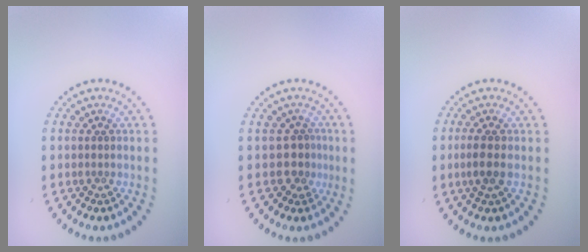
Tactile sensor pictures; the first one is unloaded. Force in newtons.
{"total": 1.8, "press": 1.5, "slide": 1.0}
{"total": 1.9, "press": 1.7, "slide": 0.9}